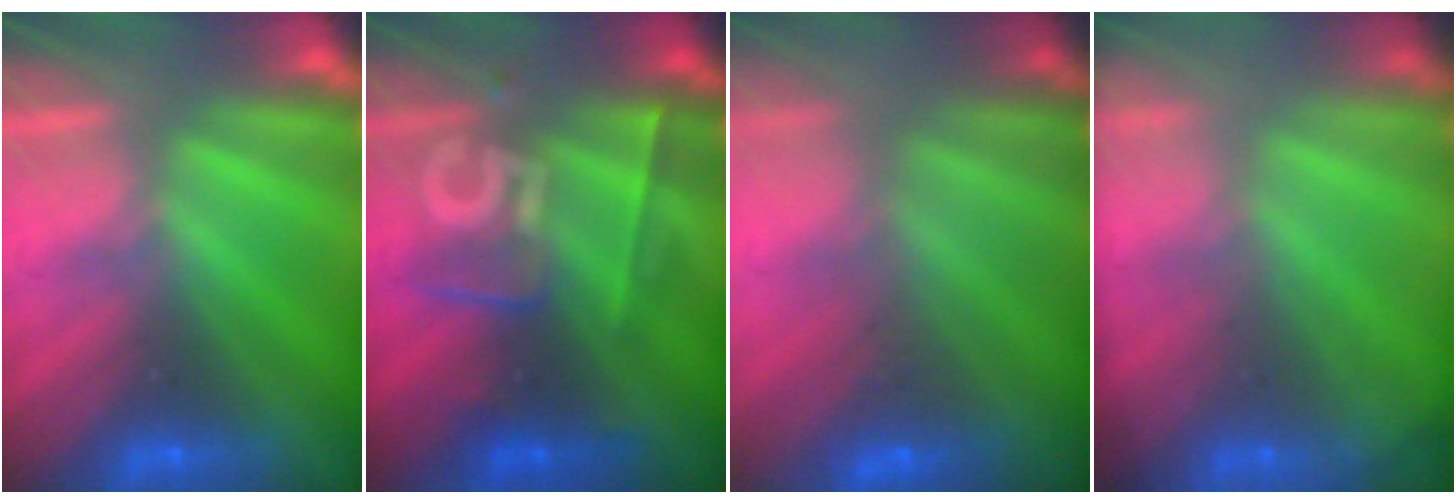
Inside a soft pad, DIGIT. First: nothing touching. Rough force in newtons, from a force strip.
{"total": 2.5}
{"total": 2.4}
{"total": 5.7}